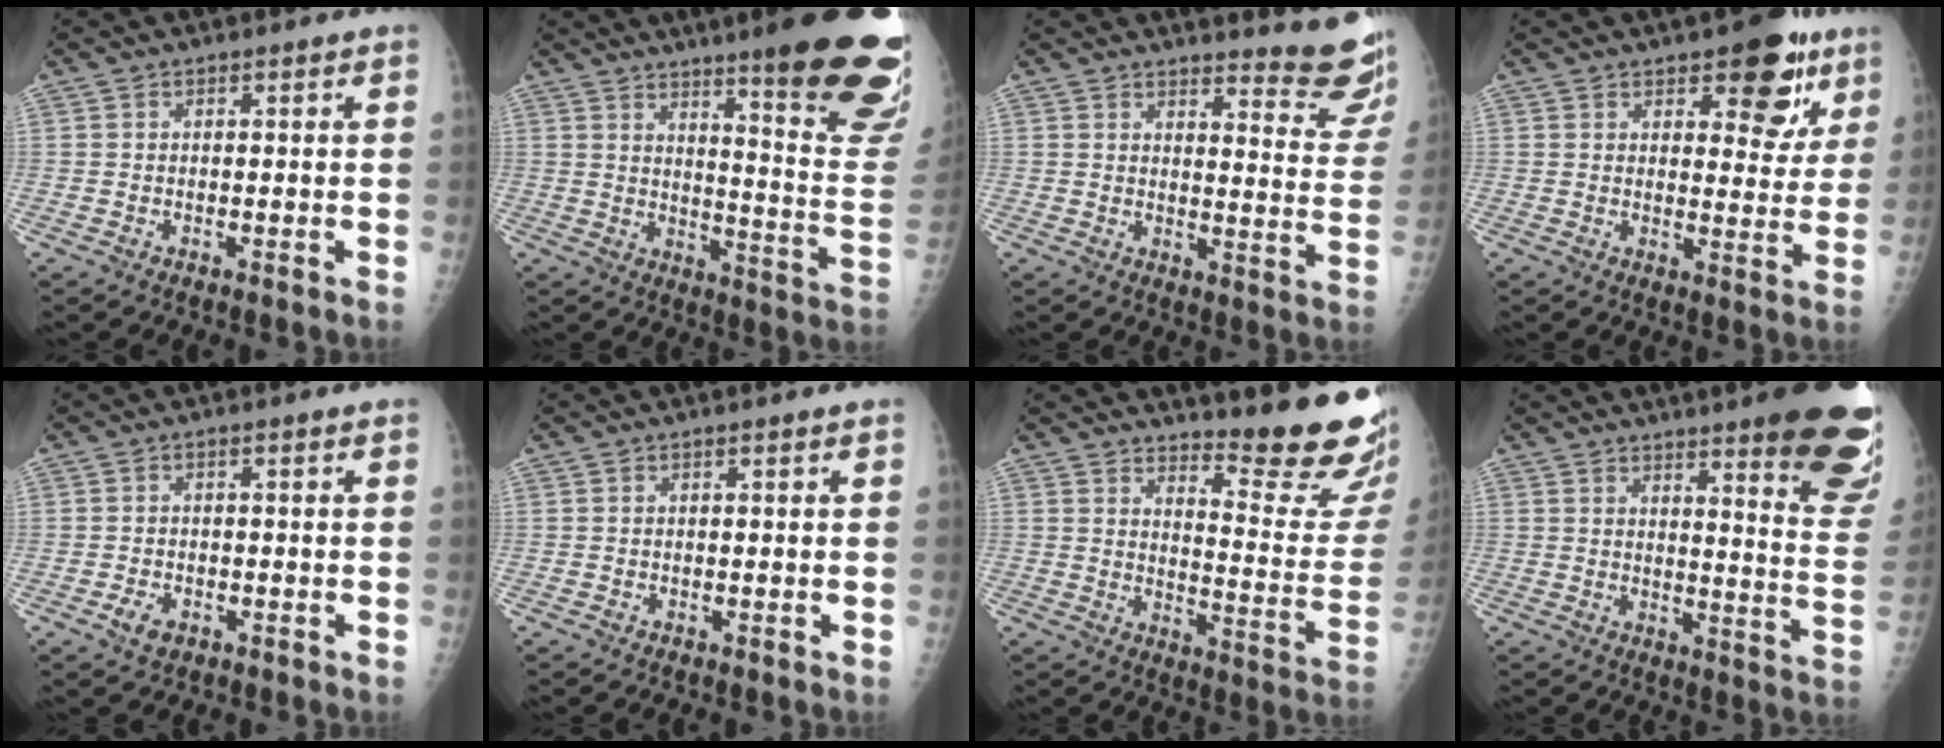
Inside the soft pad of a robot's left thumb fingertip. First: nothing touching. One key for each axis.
{"total": 23.9, "fx": 16.2, "fy": 3.2, "fz": 17.4, "tx": -0.189, "ty": -0.103, "tz": 0.211}
{"total": 12.6, "fx": 11.9, "fy": 0.9, "fz": 3.8, "tx": -0.025, "ty": -0.145, "tz": 0.126}
{"total": 11.4, "fx": 6.5, "fy": 5.3, "fz": 7.7, "tx": -0.051, "ty": -0.028, "tz": 0.083}
{"total": 3.0, "fx": -1.4, "fy": 1.9, "fz": 1.8, "tx": -0.030, "ty": 0.005, "tz": -0.022}
{"total": 0.0}
{"total": 17.7, "fx": 14.5, "fy": 2.2, "fz": 9.8, "tx": -0.107, "ty": -0.166, "tz": 0.188}
{"total": 20.5, "fx": 13.3, "fy": 3.5, "fz": 15.1, "tx": -0.164, "ty": -0.079, "tz": 0.160}